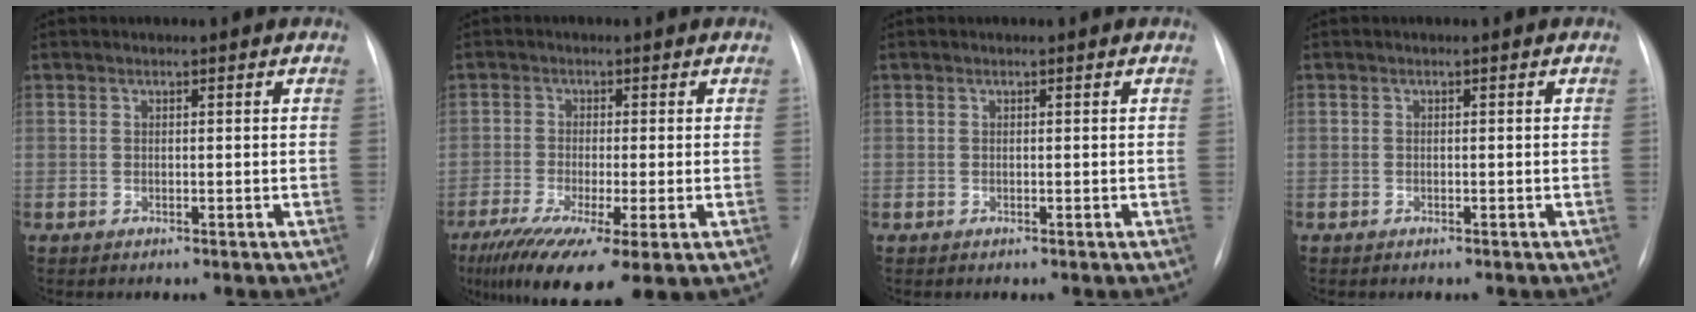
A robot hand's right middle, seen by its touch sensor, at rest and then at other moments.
{"total": 14.2, "force": [-8.4, 2.6, 11.2], "torque": [-0.182, -0.042, -0.137]}
{"total": 0.0}
{"total": 0.0}